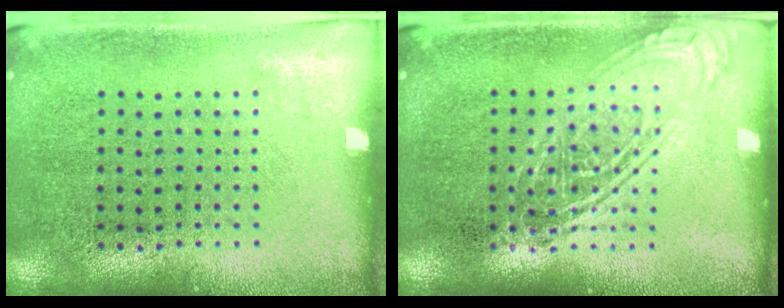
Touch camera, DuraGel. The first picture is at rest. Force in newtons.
{"total": 2.6, "press": 2.6, "slide": 0.3}